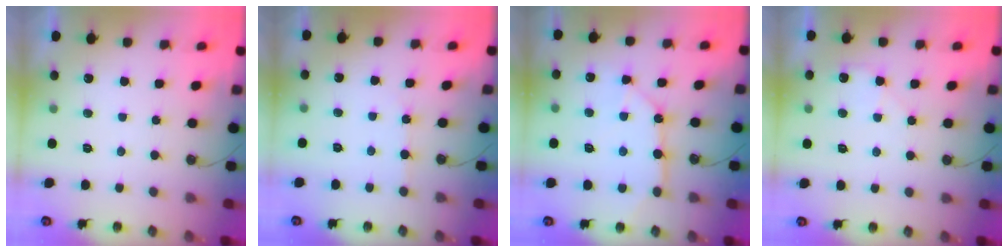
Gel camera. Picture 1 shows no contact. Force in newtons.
{"total": 2.3, "press": 2.3, "slide": 0.4}
{"total": 12.8, "press": 12.7, "slide": 1.5}
{"total": 6.7, "press": 6.6, "slide": 0.8}